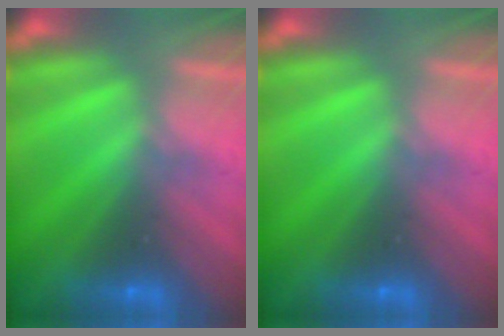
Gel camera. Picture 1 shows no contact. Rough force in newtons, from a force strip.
{"total": 0.0}